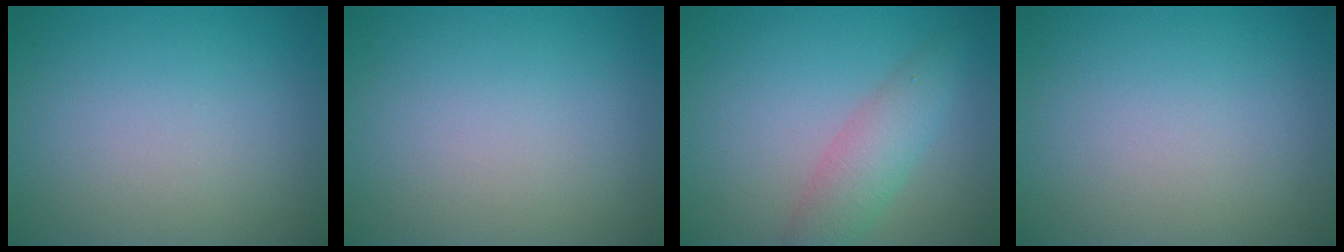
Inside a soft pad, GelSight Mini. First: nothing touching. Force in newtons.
{"total": 0.0}
{"total": 3.5, "press": 3.5, "slide": 0.1}
{"total": 0.0}